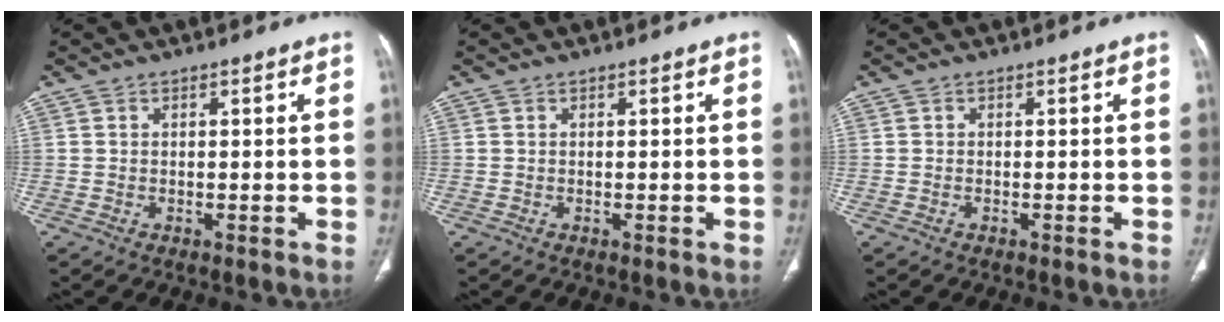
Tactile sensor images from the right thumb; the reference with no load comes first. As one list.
[{"total": 0.0}, {"total": 0.0}]